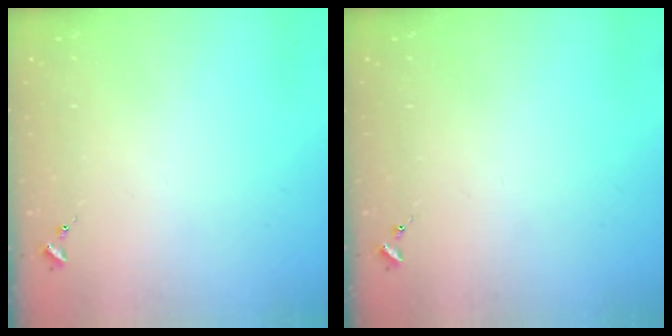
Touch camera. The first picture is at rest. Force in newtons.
{"total": 0.0}